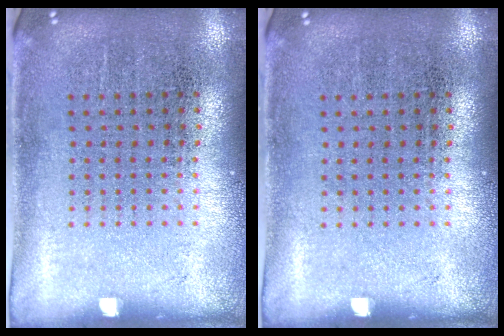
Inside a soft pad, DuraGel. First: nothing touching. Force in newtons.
{"total": 0.0}